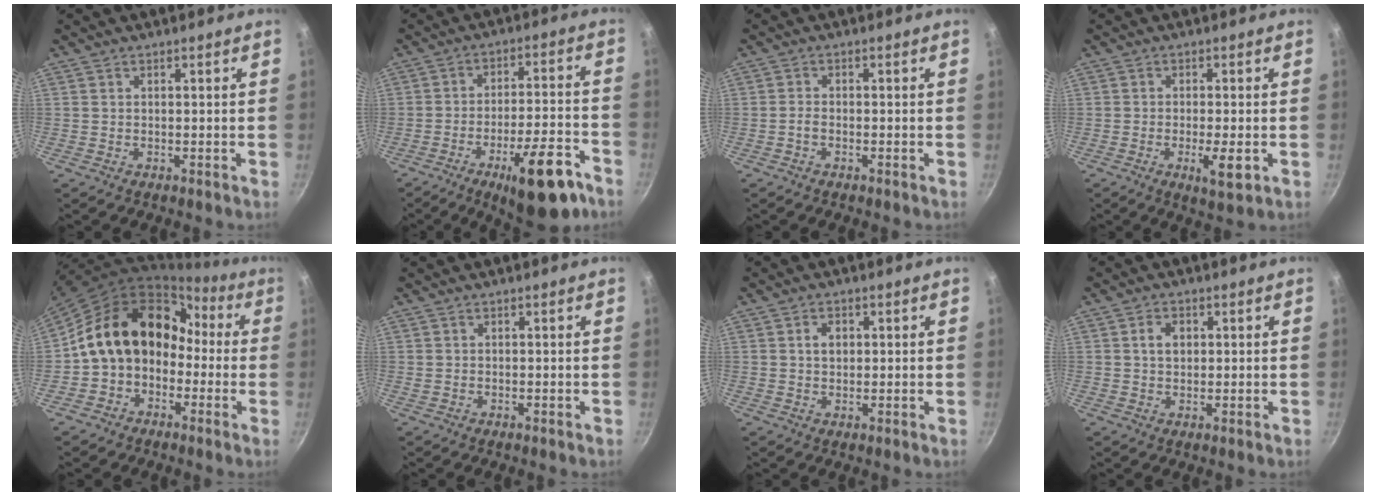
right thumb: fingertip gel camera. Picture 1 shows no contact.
{"total": 16.0, "force": [-9.0, 4.8, 12.3], "torque": [-0.161, 0.057, -0.123]}
{"total": 1.5, "force": [-0.8, 0.8, 1.0], "torque": [-0.027, 0.010, -0.021]}
{"total": 5.2, "force": [-1.6, 1.3, 4.8], "torque": [-0.085, 0.000, -0.024]}
{"total": 16.2, "force": [-1.0, 12.8, 9.9], "torque": [-0.130, 0.072, -0.027]}
{"total": 0.0}
{"total": 2.7, "force": [0.5, 2.1, 1.7], "torque": [-0.015, 0.002, 0.009]}
{"total": 3.4, "force": [0.7, 2.5, 2.1], "torque": [-0.022, 0.003, 0.011]}